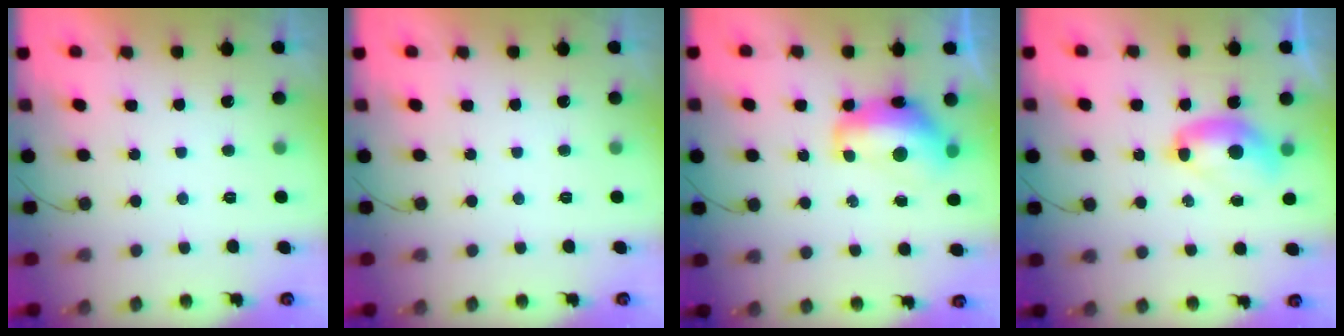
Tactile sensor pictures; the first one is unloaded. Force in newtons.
{"total": 0.0}
{"total": 11.9, "press": 11.8, "slide": 1.4}
{"total": 9.0, "press": 9.0, "slide": 0.8}